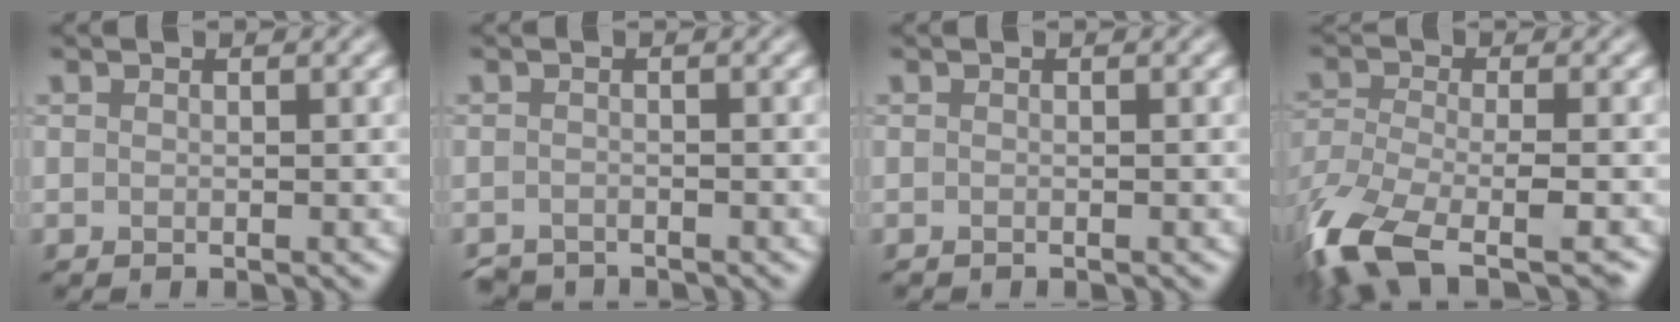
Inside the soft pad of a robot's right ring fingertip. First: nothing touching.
{"total": 1.8, "force": [-1.8, 0.4, 0.1], "torque": [0.000, -0.003, -0.037]}
{"total": 0.0}
{"total": 12.6, "force": [-8.7, 4.2, 8.1], "torque": [-0.181, -0.039, -0.147]}